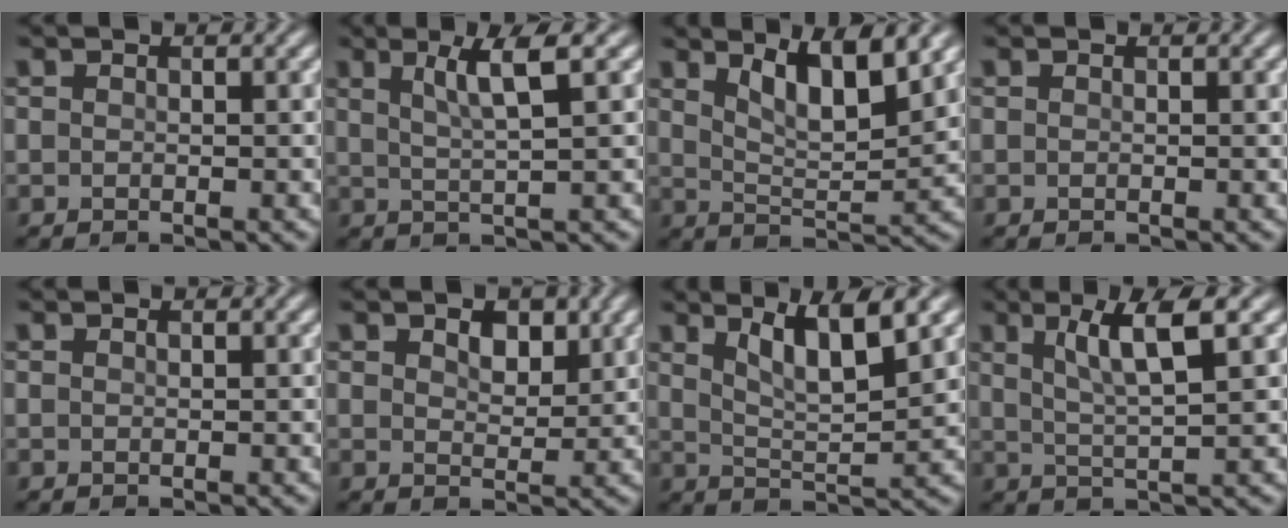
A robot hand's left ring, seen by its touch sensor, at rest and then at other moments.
{"total": 3.7, "force": [1.6, 0.5, 3.3], "torque": [-0.051, 0.001, 0.030]}
{"total": 5.7, "force": [3.4, 1.5, 4.3], "torque": [-0.069, 0.000, 0.055]}
{"total": 0.0}
{"total": 0.0}
{"total": 2.4, "force": [1.3, 1.4, 1.5], "torque": [-0.028, -0.001, 0.020]}
{"total": 5.0, "force": [3.1, 1.0, 3.8], "torque": [-0.064, 0.000, 0.053]}
{"total": 4.9, "force": [2.1, 0.8, 4.4], "torque": [-0.079, 0.000, 0.038]}